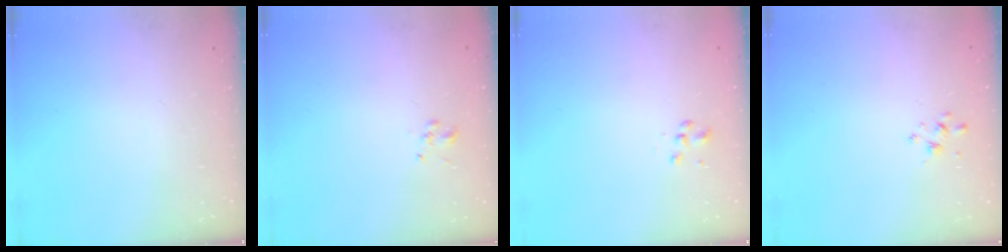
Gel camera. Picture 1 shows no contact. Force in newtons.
{"total": 0.9, "press": 0.7, "slide": 0.6}
{"total": 1.6, "press": 1.5, "slide": 0.4}
{"total": 2.0, "press": 1.9, "slide": 0.6}